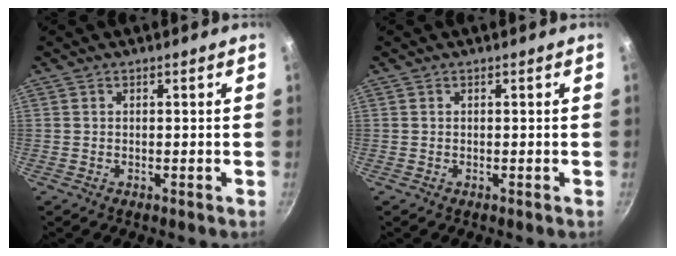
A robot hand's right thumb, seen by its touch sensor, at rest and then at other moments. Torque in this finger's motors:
{"motor_torque": [0.48, 0.49, 0.00, 0.00, 0.00]}